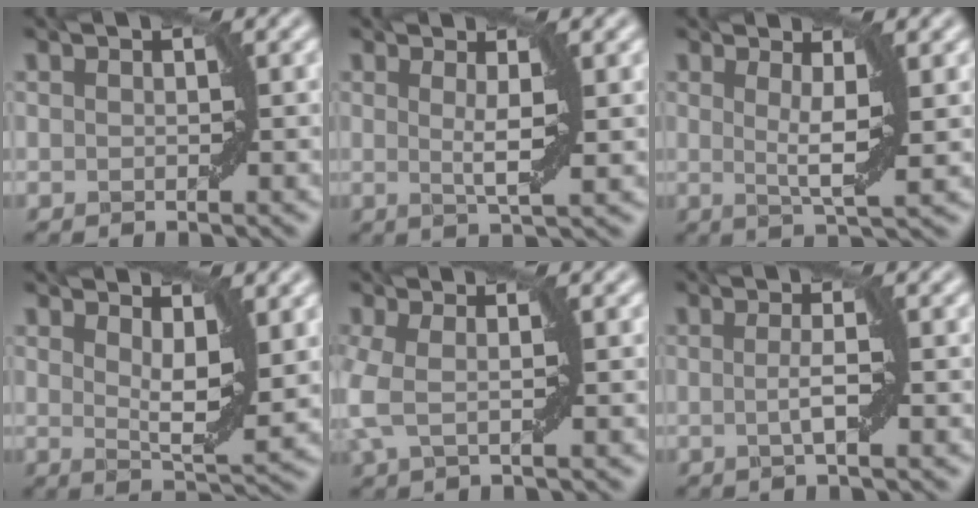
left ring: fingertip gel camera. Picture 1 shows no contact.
{"total": 2.8, "force": [0.7, 0.4, 2.7], "torque": [-0.046, -0.007, 0.011]}
{"total": 3.7, "force": [1.0, 0.6, 3.5], "torque": [-0.057, -0.007, 0.017]}
{"total": 4.3, "force": [1.8, 1.1, 3.7], "torque": [-0.058, -0.011, 0.031]}
{"total": 2.8, "force": [0.0, 0.7, 2.7], "torque": [-0.068, 0.004, -0.006]}
{"total": 2.2, "force": [-0.1, 0.2, 2.2], "torque": [-0.041, -0.001, -0.005]}